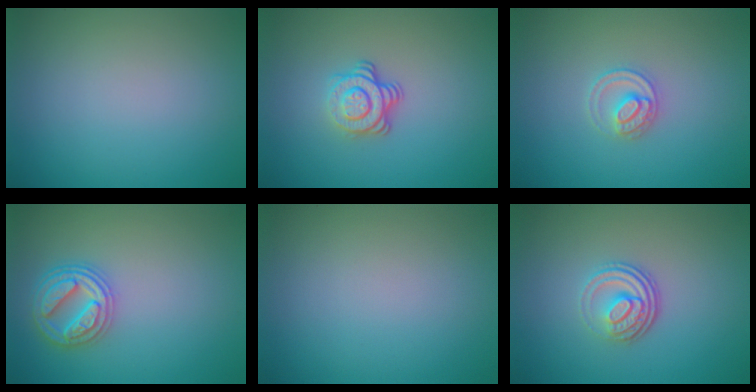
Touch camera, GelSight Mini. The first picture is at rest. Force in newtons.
{"total": 3.6, "press": 2.5, "slide": 2.5}
{"total": 2.2, "press": 2.2, "slide": 0.2}
{"total": 3.9, "press": 3.7, "slide": 1.3}
{"total": 0.0}
{"total": 3.5, "press": 2.5, "slide": 2.4}